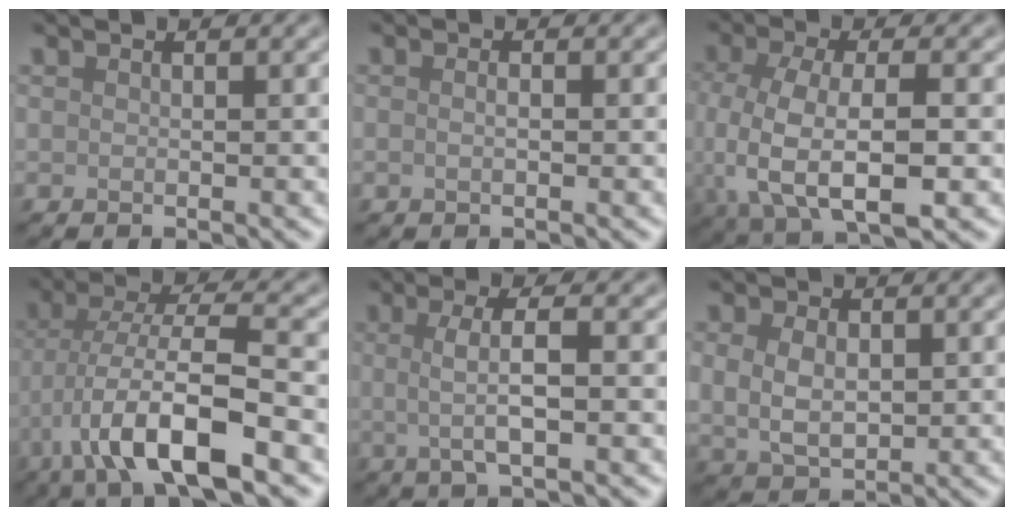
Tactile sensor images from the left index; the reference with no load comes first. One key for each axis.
{"total": 1.1, "fx": 0.1, "fy": 0.5, "fz": 0.9, "tx": -0.007, "ty": -0.007, "tz": -0.002}
{"total": 8.0, "fx": -1.5, "fy": 3.6, "fz": 7.0, "tx": -0.146, "ty": -0.015, "tz": -0.026}
{"total": 9.6, "fx": -3.8, "fy": 2.6, "fz": 8.4, "tx": -0.151, "ty": 0.010, "tz": -0.076}
{"total": 3.9, "fx": 0.1, "fy": 0.9, "fz": 3.7, "tx": -0.068, "ty": 0.001, "tz": 0.001}
{"total": 3.9, "fx": 0.4, "fy": 2.7, "fz": 2.7, "tx": -0.061, "ty": -0.003, "tz": 0.012}